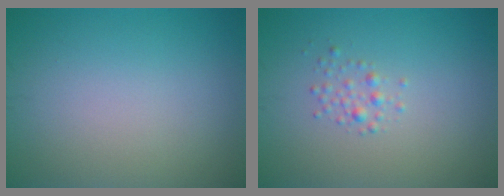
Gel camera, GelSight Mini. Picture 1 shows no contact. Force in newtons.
{"total": 1.2, "press": 1.2, "slide": 0.1}